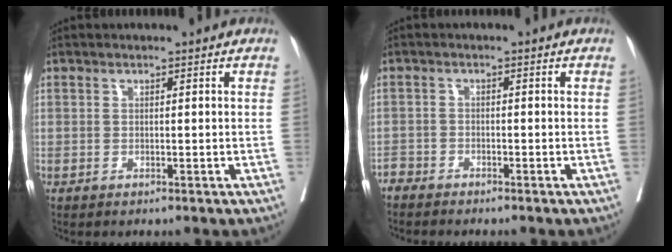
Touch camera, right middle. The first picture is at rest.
{"total": 2.2, "force": [-2.2, 0.2, -0.2], "torque": [0.010, -0.007, -0.045]}